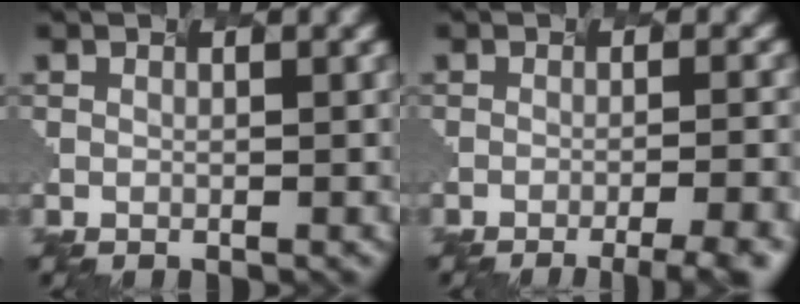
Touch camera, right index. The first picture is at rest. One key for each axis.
{"total": 6.4, "fx": -3.2, "fy": 2.0, "fz": 5.2, "tx": -0.033, "ty": 0.005, "tz": -0.022}